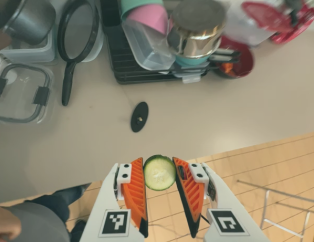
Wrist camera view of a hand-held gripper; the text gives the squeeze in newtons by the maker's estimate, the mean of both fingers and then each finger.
{"total": 7.6, "left": 7.3, "right": 7.8}